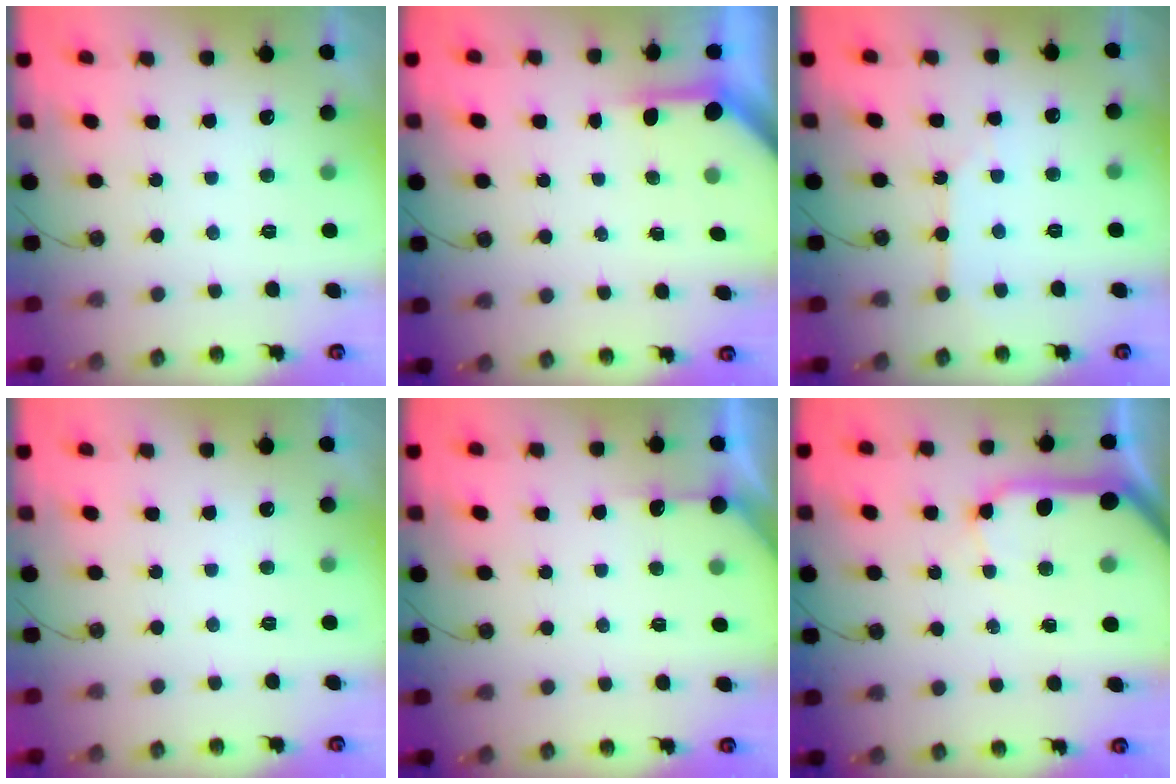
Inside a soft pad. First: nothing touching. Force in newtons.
{"total": 3.9, "press": 3.9, "slide": 0.4}
{"total": 2.1, "press": 2.1, "slide": 0.3}
{"total": 0.0}
{"total": 4.7, "press": 4.6, "slide": 0.5}
{"total": 14.9, "press": 14.7, "slide": 1.9}